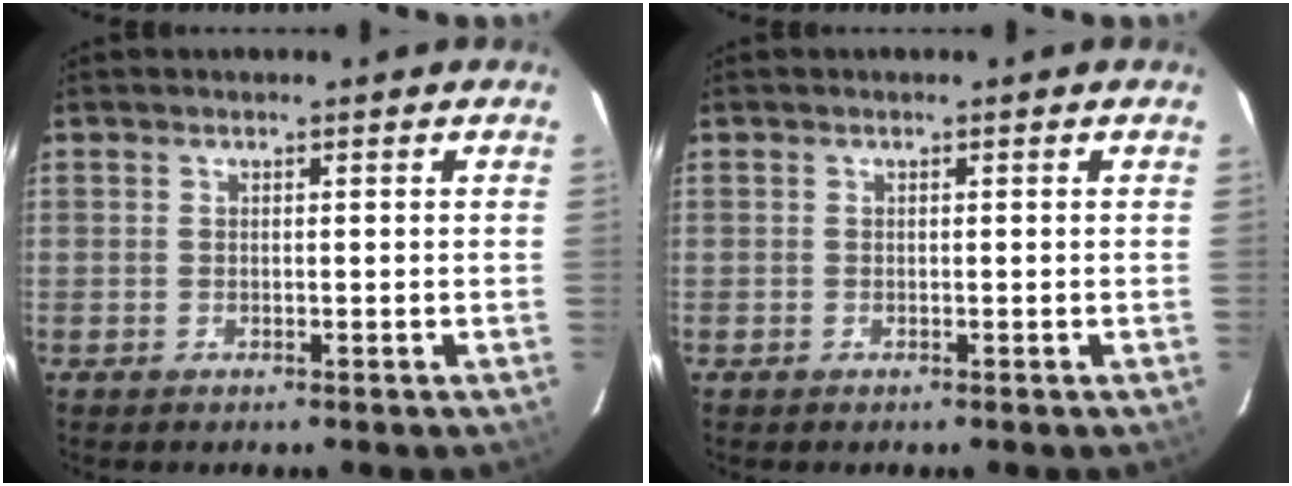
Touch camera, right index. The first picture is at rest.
{"total": 0.0}